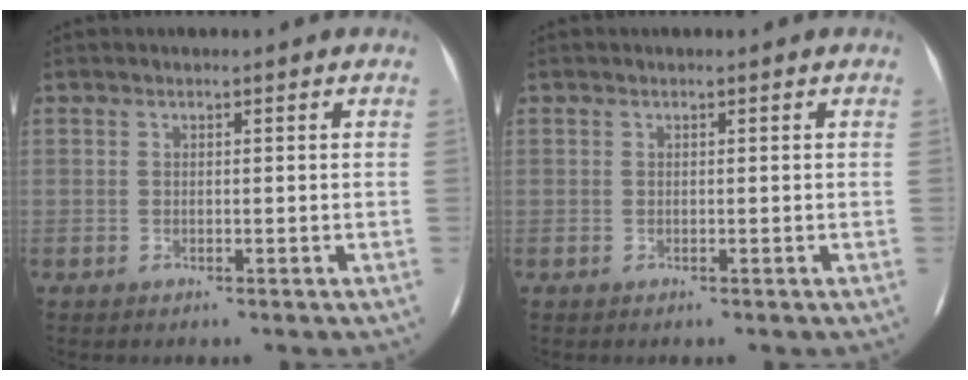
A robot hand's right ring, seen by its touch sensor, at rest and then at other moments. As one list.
[{"total": 0.0}]